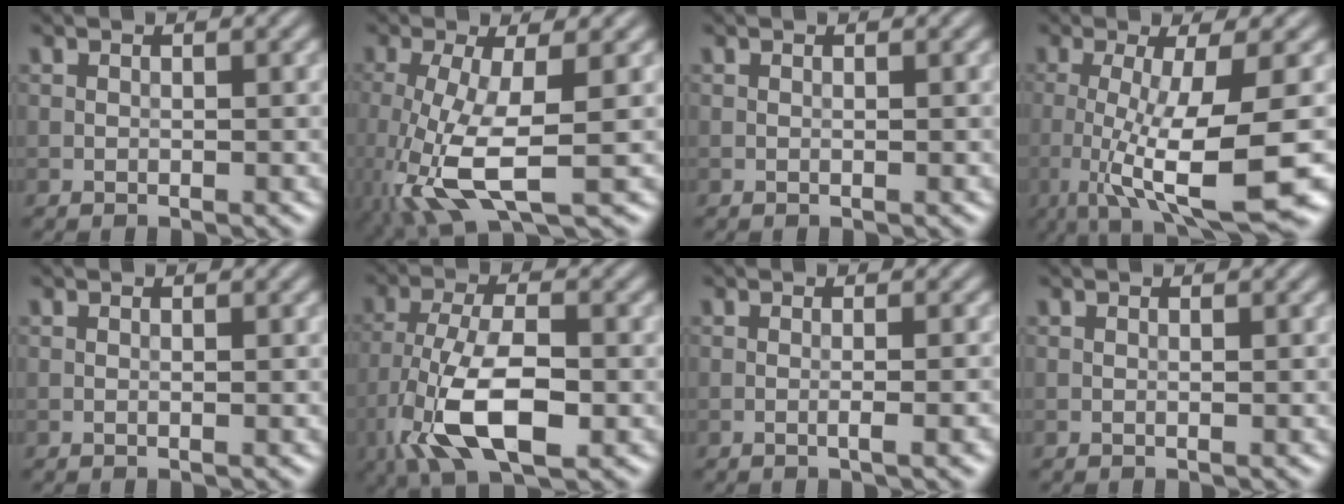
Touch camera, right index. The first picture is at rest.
{"total": 7.4, "force": [-2.1, 2.3, 6.7], "torque": [-0.163, -0.014, -0.043]}
{"total": 0.0}
{"total": 10.5, "force": [-2.5, 2.4, 9.9], "torque": [-0.160, -0.025, -0.038]}
{"total": 0.0}
{"total": 9.6, "force": [-3.7, 3.9, 8.0], "torque": [-0.167, -0.001, -0.072]}
{"total": 2.3, "force": [-0.5, 0.6, 2.2], "torque": [-0.023, 0.005, -0.012]}
{"total": 0.0}